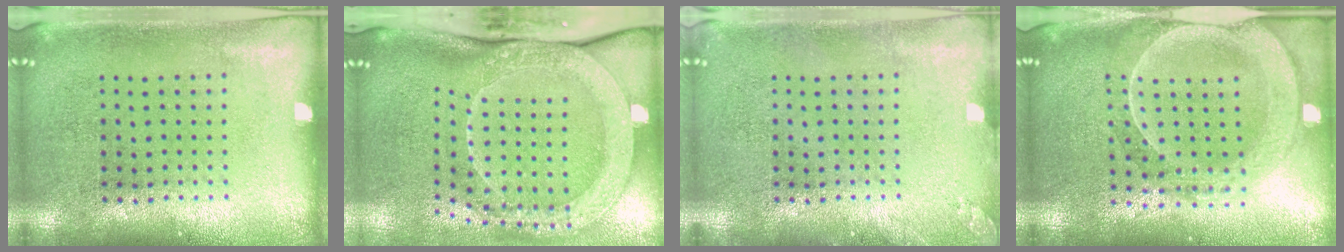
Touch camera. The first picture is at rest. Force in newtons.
{"total": 2.7, "press": 2.3, "slide": 1.5}
{"total": 0.9, "press": 0.9, "slide": 0.1}
{"total": 2.3, "press": 2.1, "slide": 1.0}